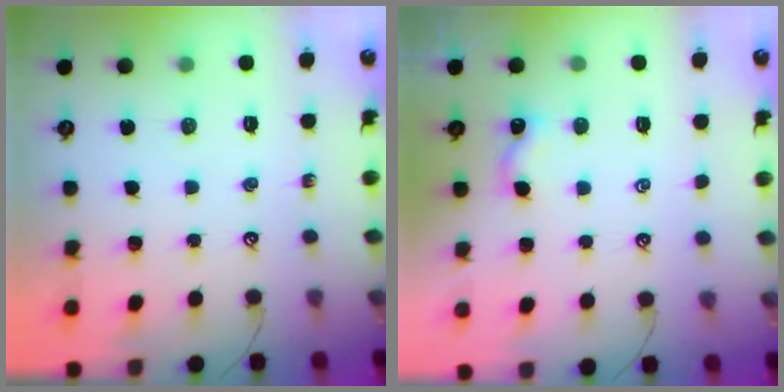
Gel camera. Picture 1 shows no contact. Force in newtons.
{"total": 0.0}